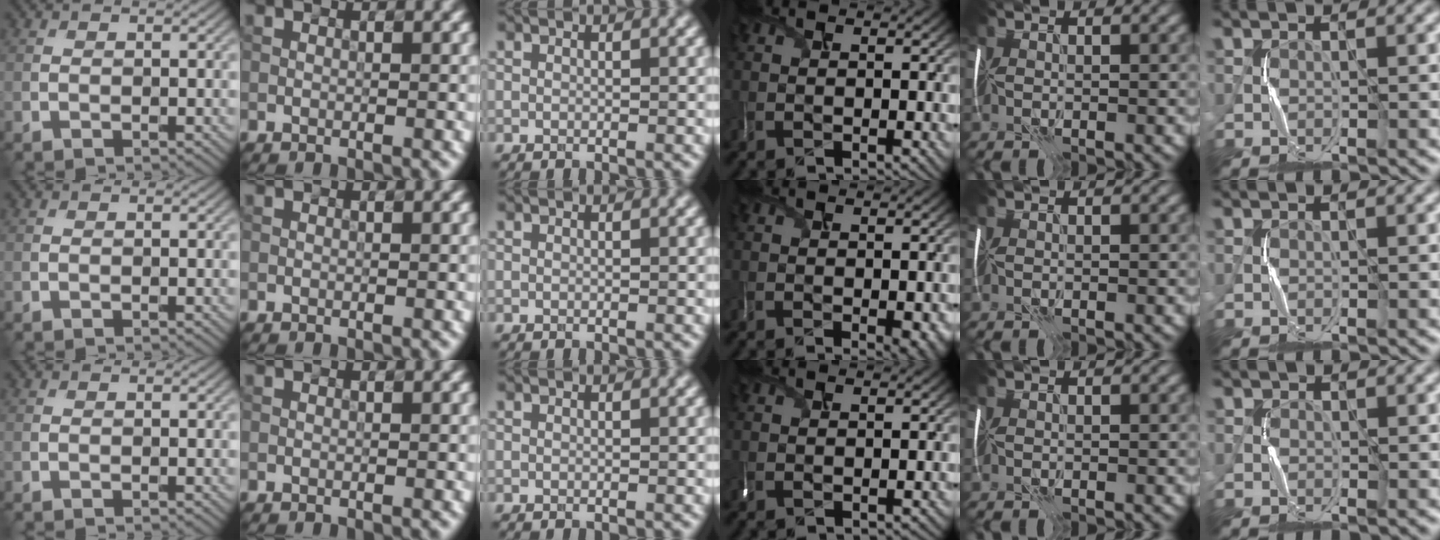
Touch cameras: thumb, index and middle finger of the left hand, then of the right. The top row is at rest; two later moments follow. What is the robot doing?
{"motion": "shake", "object": "plastic piggy bank"}